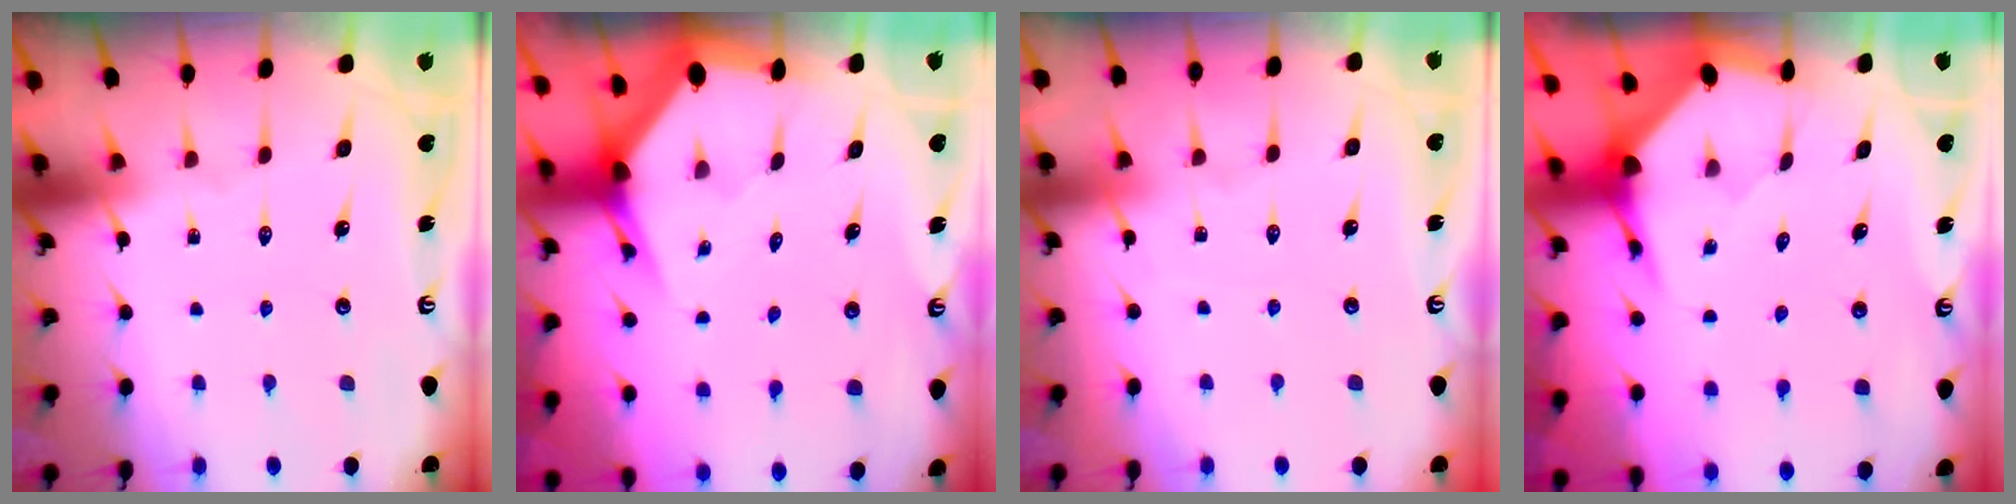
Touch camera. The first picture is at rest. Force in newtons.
{"total": 3.5, "press": 3.5, "slide": 0.4}
{"total": 2.3, "press": 2.3, "slide": 0.3}
{"total": 3.5, "press": 3.4, "slide": 0.5}